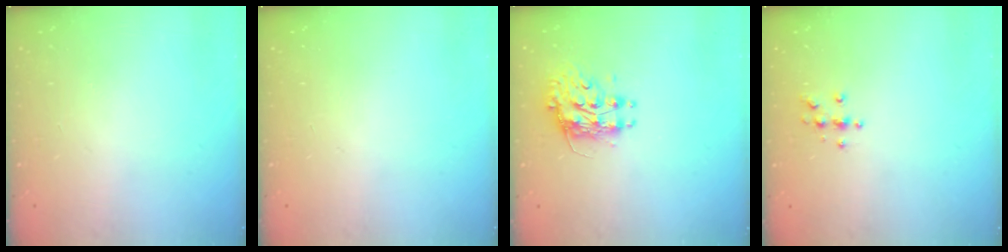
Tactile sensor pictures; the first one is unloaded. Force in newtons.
{"total": 0.0}
{"total": 9.2, "press": 9.2, "slide": 0.9}
{"total": 3.9, "press": 3.9, "slide": 0.6}